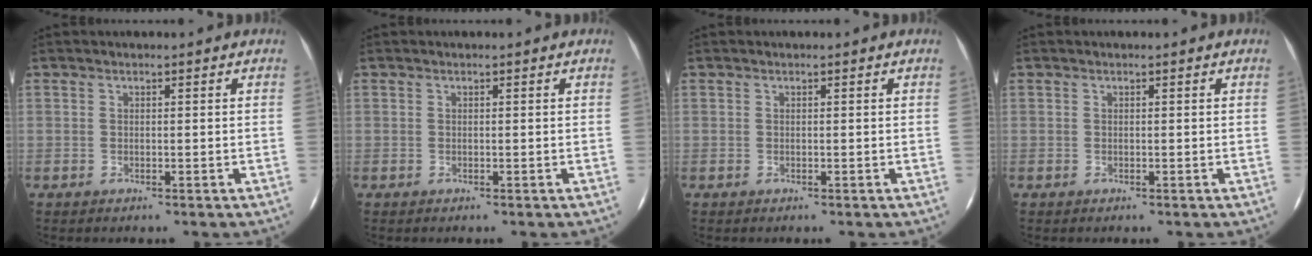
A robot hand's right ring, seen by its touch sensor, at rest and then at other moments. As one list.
[{"total": 0.0}, {"total": 0.0}, {"total": 0.0}]